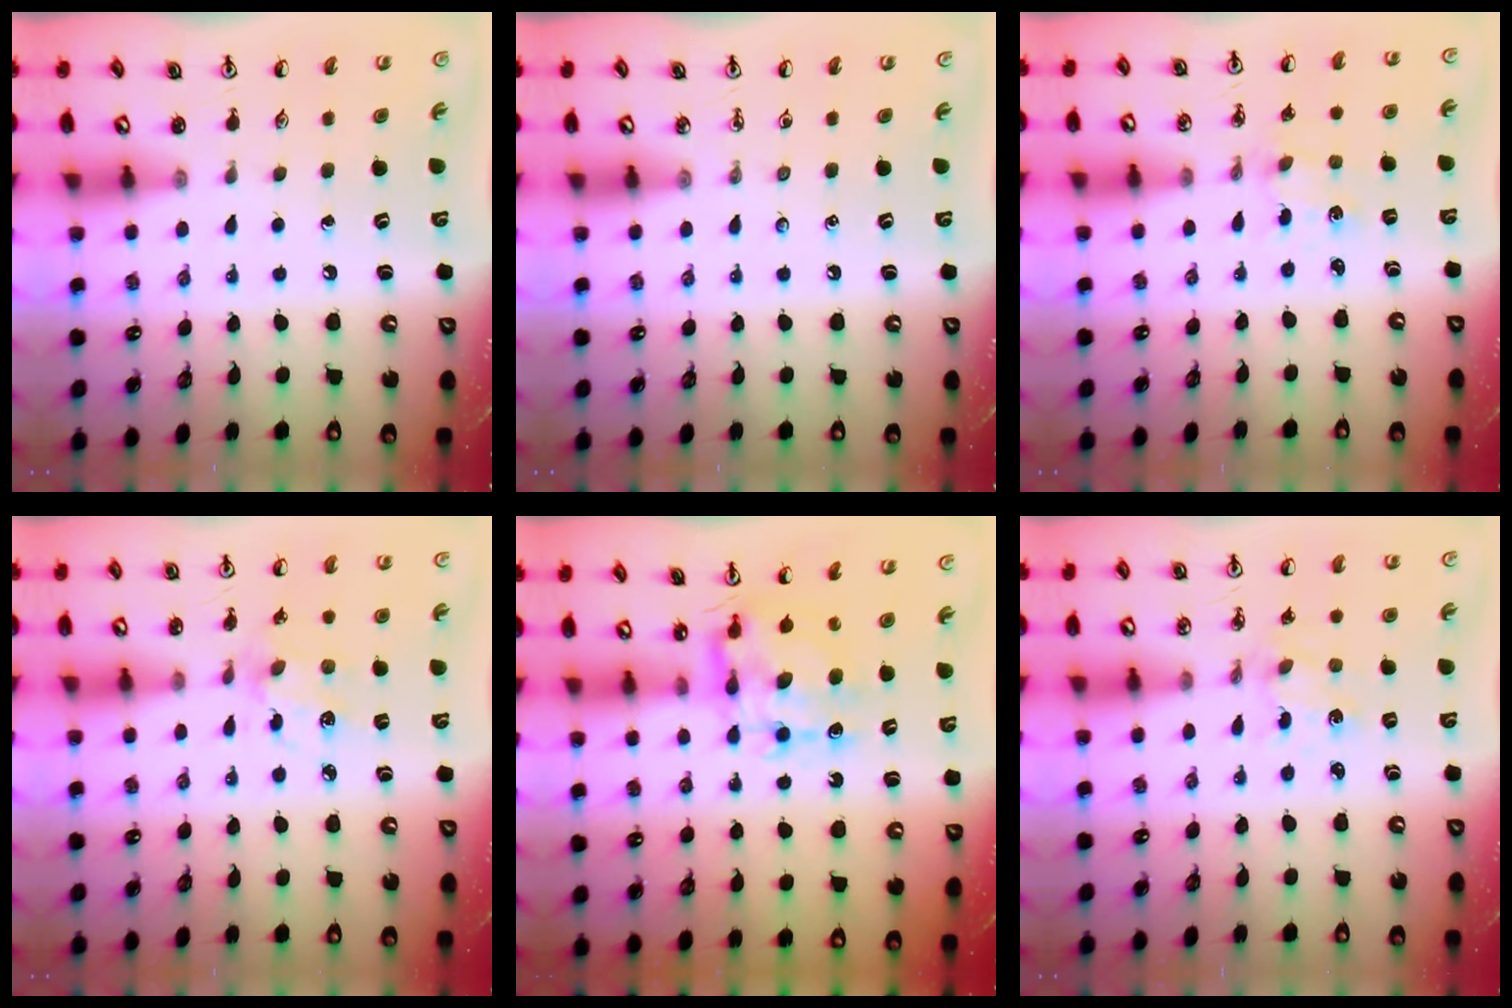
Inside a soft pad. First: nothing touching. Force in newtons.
{"total": 0.0}
{"total": 1.3, "press": 1.2, "slide": 0.4}
{"total": 6.1, "press": 6.1, "slide": 0.3}
{"total": 7.7, "press": 7.7, "slide": 0.6}
{"total": 0.7, "press": 0.7, "slide": 0.1}